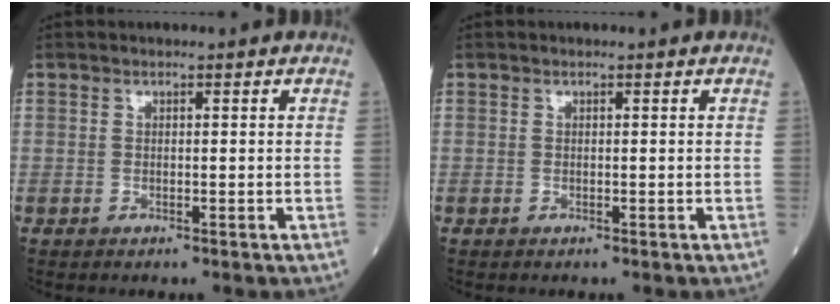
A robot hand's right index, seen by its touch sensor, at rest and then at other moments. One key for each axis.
{"total": 0.0}